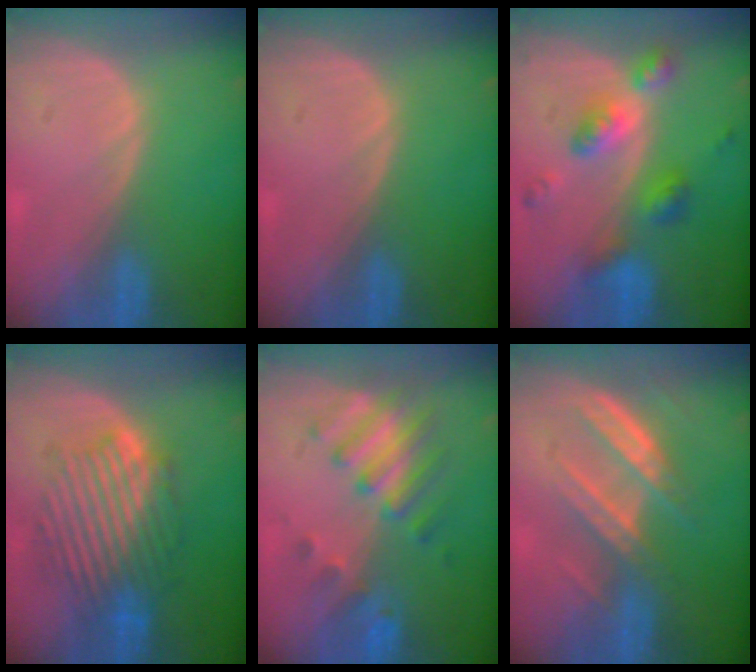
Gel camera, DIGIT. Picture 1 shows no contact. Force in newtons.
{"total": 0.0}
{"total": 7.1, "press": 7.0, "slide": 0.6}
{"total": 9.0, "press": 9.0, "slide": 1.2}
{"total": 7.1, "press": 6.9, "slide": 1.7}
{"total": 6.6, "press": 6.4, "slide": 1.7}